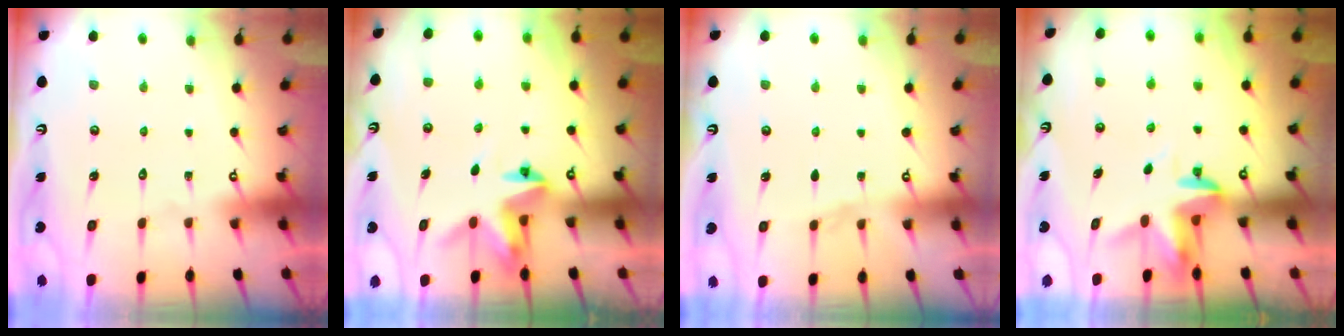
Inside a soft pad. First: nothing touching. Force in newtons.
{"total": 3.7, "press": 3.7, "slide": 0.4}
{"total": 3.3, "press": 3.3, "slide": 0.4}
{"total": 3.3, "press": 3.3, "slide": 0.2}